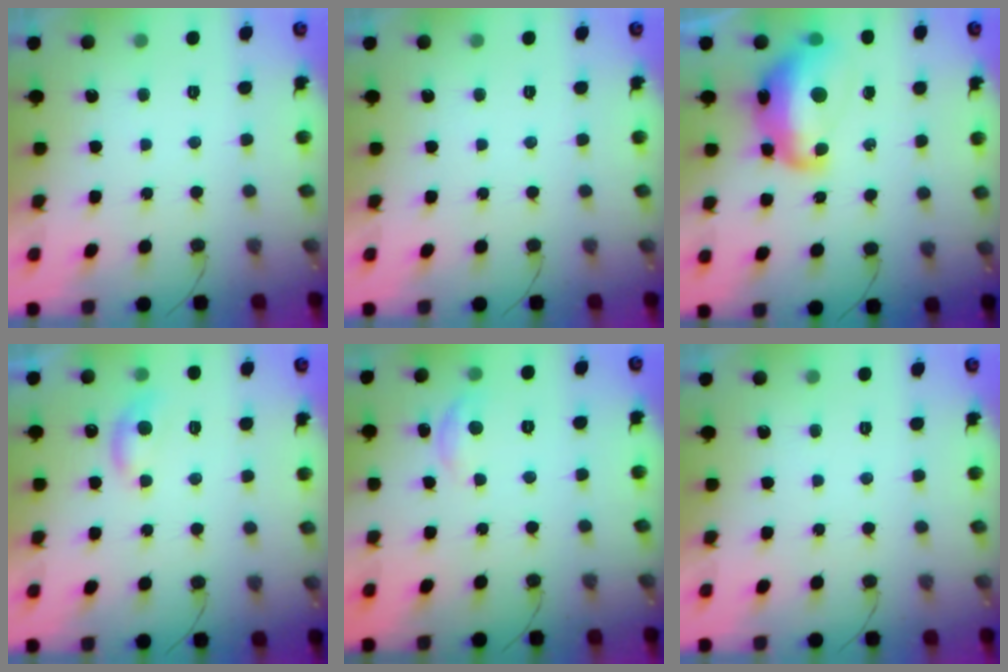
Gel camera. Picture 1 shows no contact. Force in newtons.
{"total": 0.0}
{"total": 15.6, "press": 15.5, "slide": 1.4}
{"total": 6.3, "press": 6.2, "slide": 0.9}
{"total": 5.1, "press": 5.0, "slide": 0.2}
{"total": 0.0}